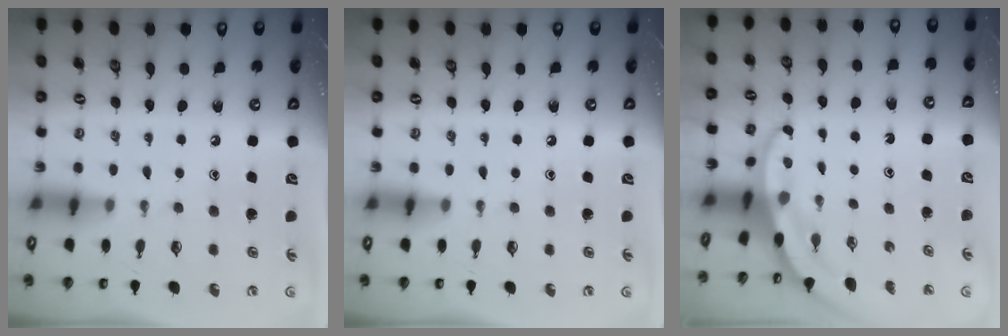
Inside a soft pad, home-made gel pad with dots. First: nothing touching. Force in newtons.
{"total": 0.0}
{"total": 3.5, "press": 3.5, "slide": 0.2}